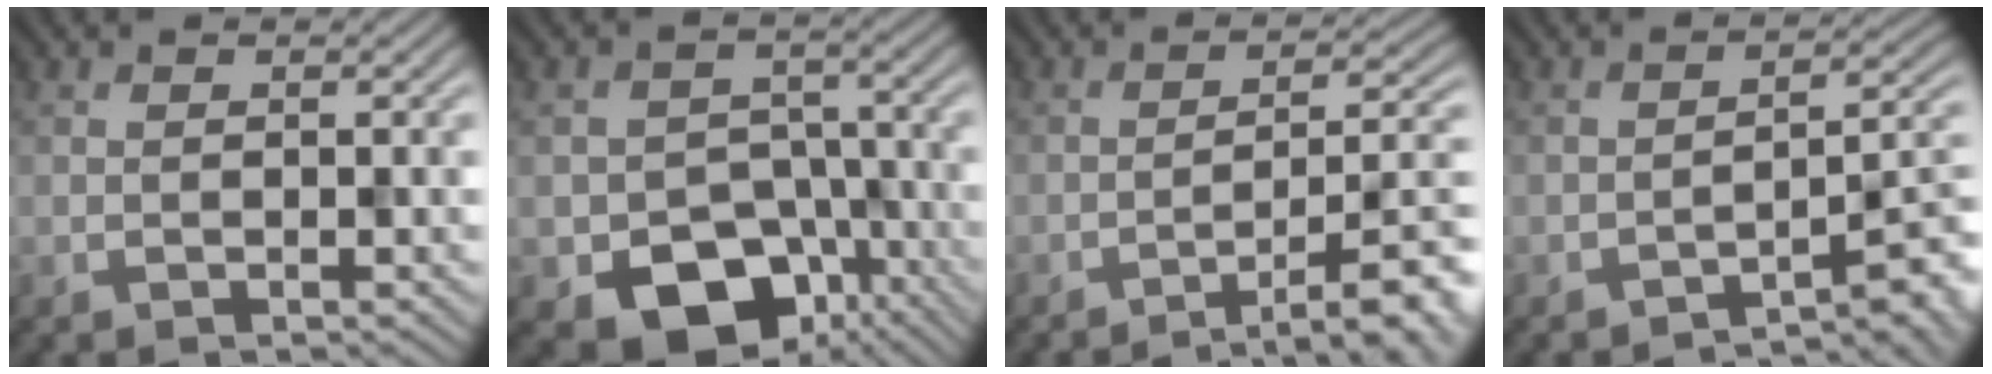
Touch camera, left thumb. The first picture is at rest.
{"total": 11.6, "force": [-6.2, 7.9, 5.8], "torque": [-0.097, -0.028, -0.102]}
{"total": 9.6, "force": [-6.2, 2.0, 7.0], "torque": [-0.111, 0.010, -0.092]}
{"total": 5.3, "force": [-3.8, 0.9, 3.6], "torque": [-0.049, 0.012, -0.061]}